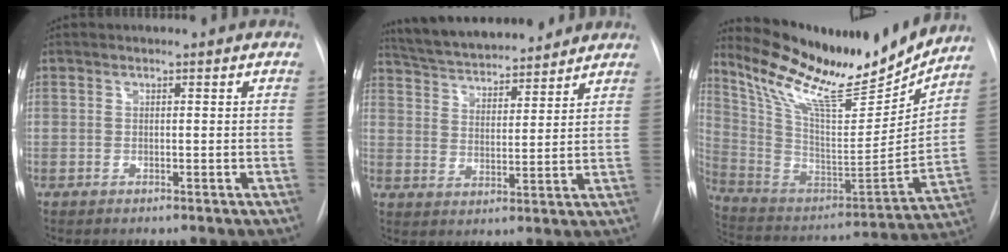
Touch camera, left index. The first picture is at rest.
{"total": 15.6, "force": [14.2, 3.3, 5.7], "torque": [-0.095, 0.021, 0.225]}
{"total": 23.7, "force": [20.7, 3.5, 11.1], "torque": [-0.201, -0.052, 0.336]}